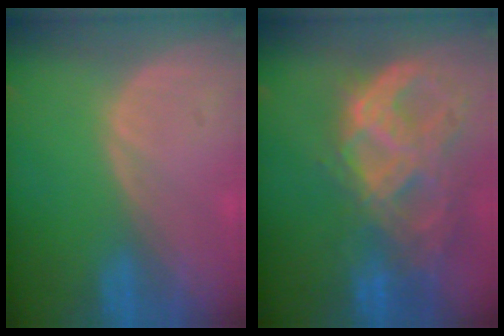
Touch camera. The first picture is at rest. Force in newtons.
{"total": 11.4, "press": 9.7, "slide": 6.1}